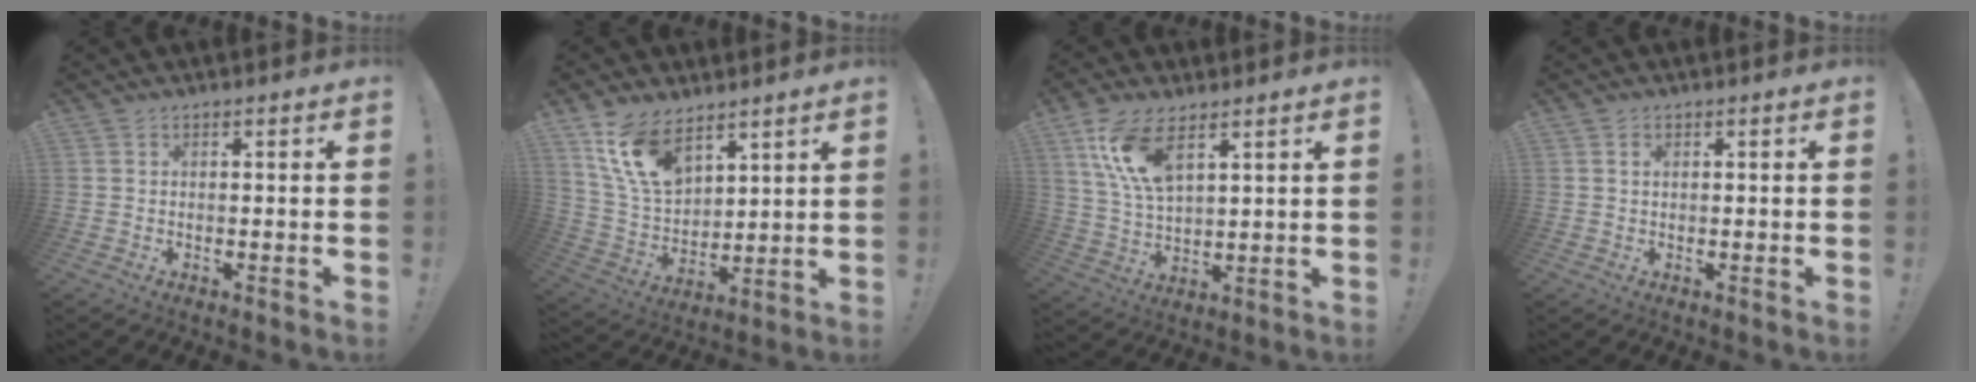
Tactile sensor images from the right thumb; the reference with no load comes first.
{"total": 14.9, "force": [9.4, 8.0, 8.4], "torque": [-0.177, -0.044, 0.182]}
{"total": 12.1, "force": [7.0, 5.2, 8.5], "torque": [-0.181, -0.022, 0.128]}
{"total": 0.8, "force": [0.3, 0.6, 0.5], "torque": [-0.010, 0.002, 0.005]}